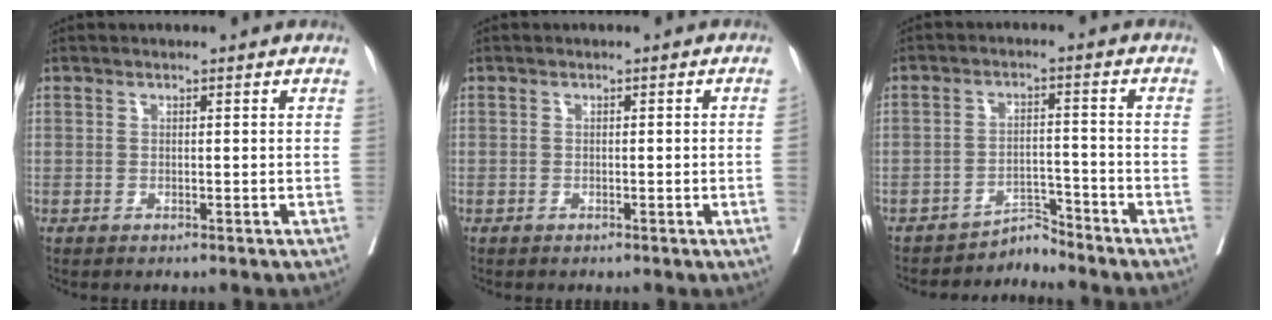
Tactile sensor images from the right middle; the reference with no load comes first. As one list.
[{"total": 0.9, "force": [-0.2, 0.0, 0.9], "torque": [-0.021, 0.004, -0.002]}, {"total": 3.4, "force": [-3.2, 0.0, -1.1], "torque": [0.028, 0.005, -0.051]}]